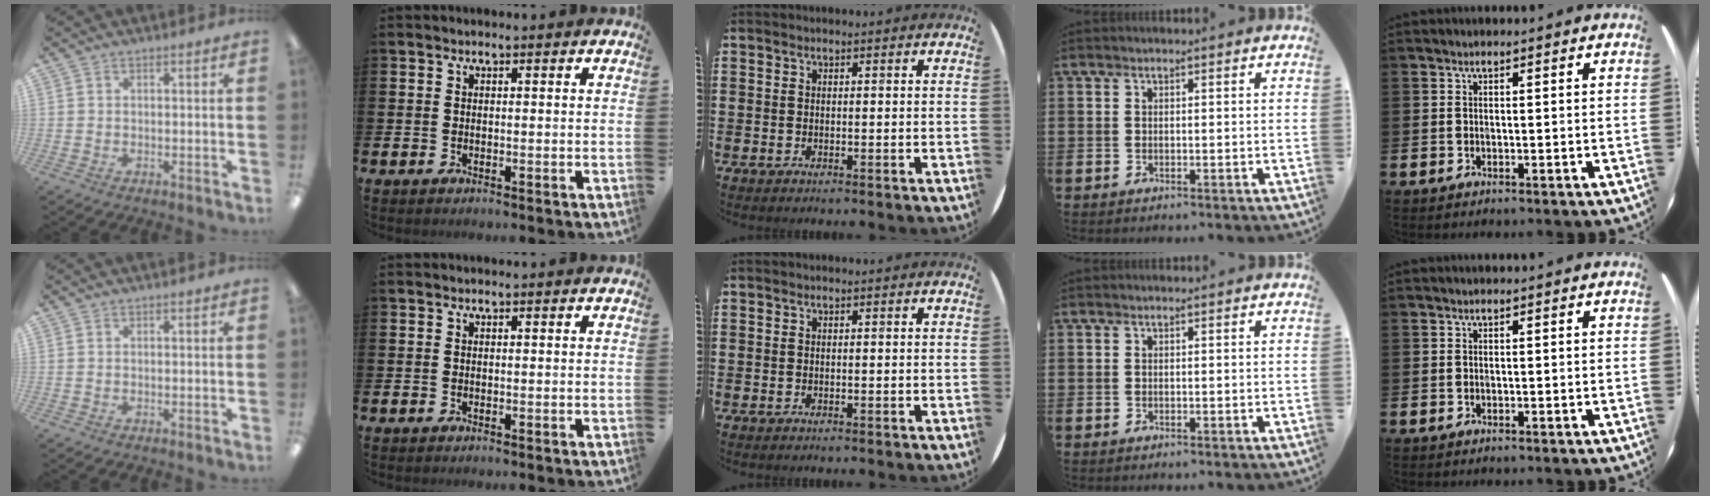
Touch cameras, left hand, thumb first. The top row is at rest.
{}